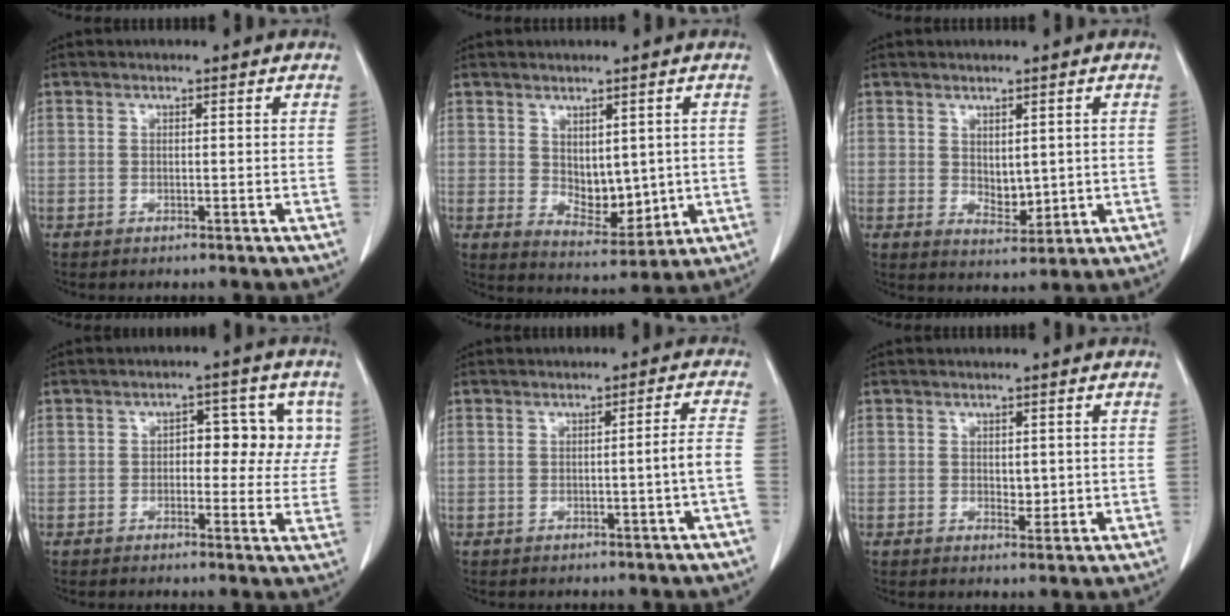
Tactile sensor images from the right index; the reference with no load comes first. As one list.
[{"total": 7.0, "force": [0.6, 3.9, 5.8], "torque": [-0.083, -0.007, 0.030]}, {"total": 4.3, "force": [0.6, 2.4, 3.5], "torque": [-0.056, -0.007, 0.024]}, {"total": 7.0, "force": [1.5, 3.6, 5.8], "torque": [-0.060, 0.020, 0.017]}, {"total": 3.3, "force": [-0.7, -0.8, 3.1], "torque": [-0.043, 0.000, -0.010]}, {"total": 2.3, "force": [0.3, 1.4, 1.8], "torque": [-0.023, -0.007, 0.011]}]